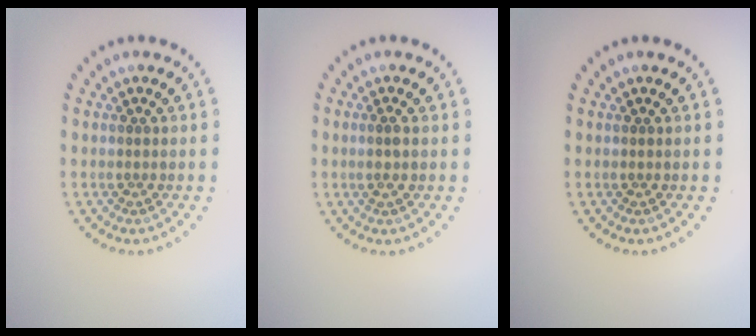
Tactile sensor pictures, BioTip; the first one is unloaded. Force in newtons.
{"total": 0.9, "press": 0.7, "slide": 0.6}
{"total": 0.0}